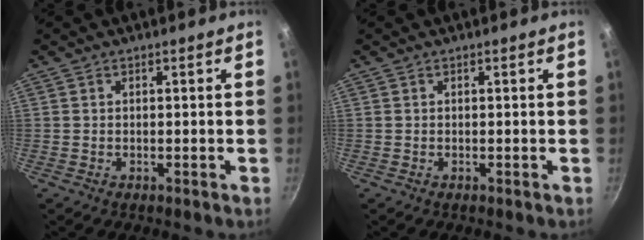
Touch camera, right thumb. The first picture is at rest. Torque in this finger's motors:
{"motor_torque": [0.00, 0.00, 0.01, 0.00, 0.00]}